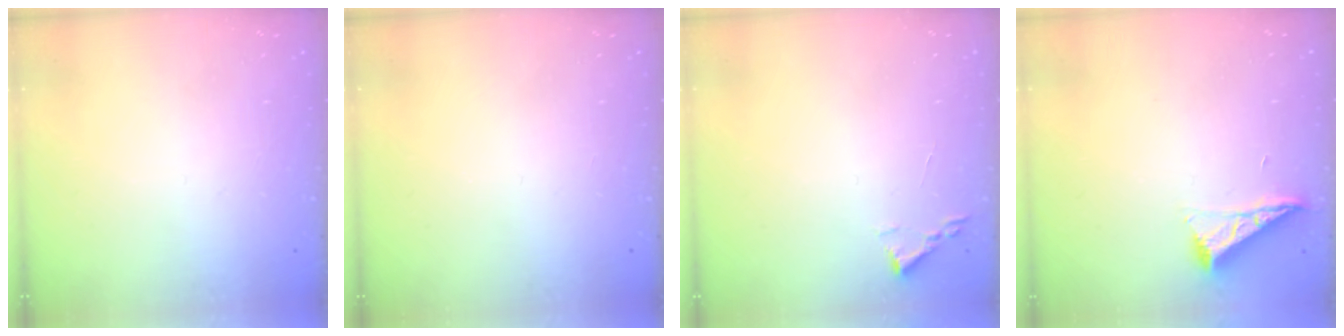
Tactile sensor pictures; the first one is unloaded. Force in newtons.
{"total": 0.0}
{"total": 1.8, "press": 1.7, "slide": 0.2}
{"total": 7.1, "press": 7.1, "slide": 0.5}